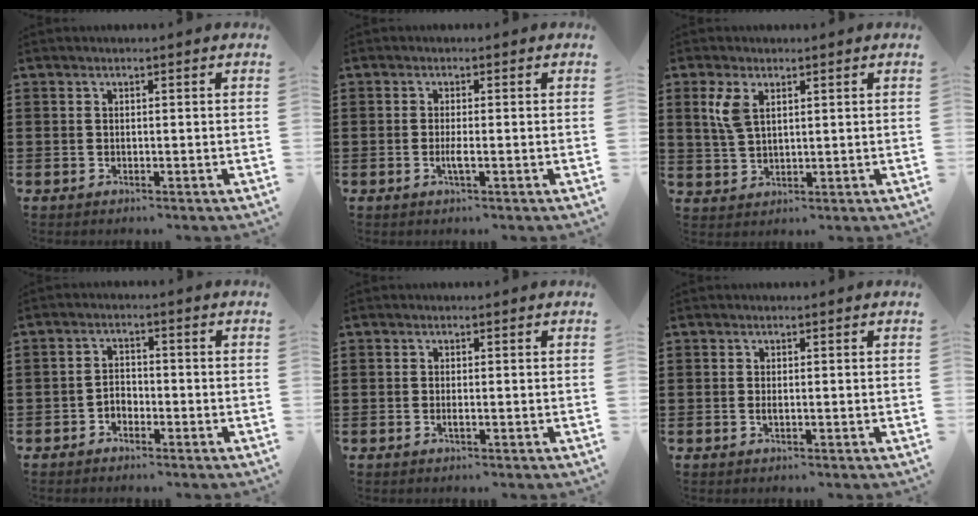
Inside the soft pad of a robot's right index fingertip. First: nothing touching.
{"total": 2.1, "force": [-0.6, 0.2, 2.0], "torque": [-0.051, -0.008, -0.016]}
{"total": 4.0, "force": [1.8, 2.0, 3.0], "torque": [-0.066, 0.007, 0.032]}
{"total": 2.1, "force": [-1.4, 1.3, 0.7], "torque": [-0.019, 0.006, -0.031]}
{"total": 0.7, "force": [-0.3, 0.1, 0.7], "torque": [-0.019, -0.008, -0.006]}
{"total": 0.6, "force": [-0.1, 0.2, 0.6], "torque": [-0.012, -0.003, -0.001]}